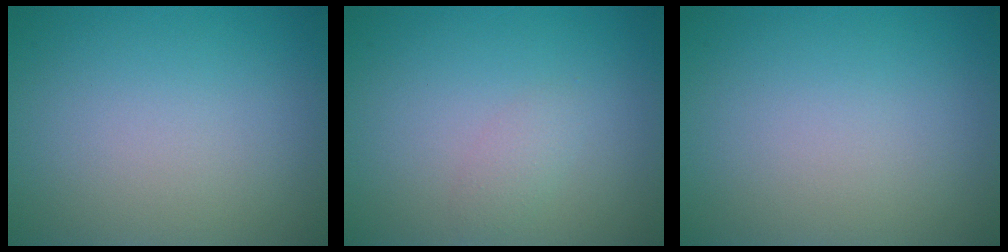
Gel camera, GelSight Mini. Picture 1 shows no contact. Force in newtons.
{"total": 1.1, "press": 1.1, "slide": 0.1}
{"total": 0.0}